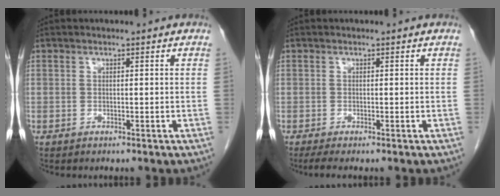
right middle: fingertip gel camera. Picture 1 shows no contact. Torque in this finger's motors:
{"motor_torque": [0.35, -0.10, -0.01, 0.01]}